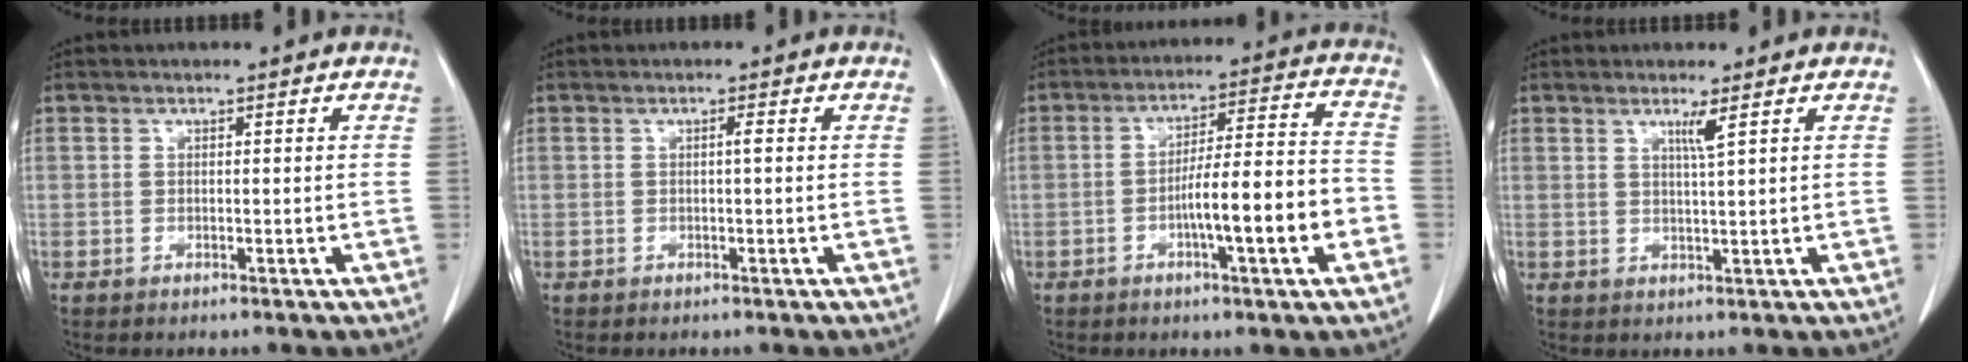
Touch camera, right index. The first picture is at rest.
{"total": 0.7, "force": [0.0, -0.1, 0.7], "torque": [-0.012, 0.001, 0.000]}
{"total": 11.8, "force": [-3.6, 0.7, 11.2], "torque": [-0.178, 0.013, -0.056]}
{"total": 2.3, "force": [1.3, -0.6, 1.8], "torque": [-0.033, -0.008, 0.025]}